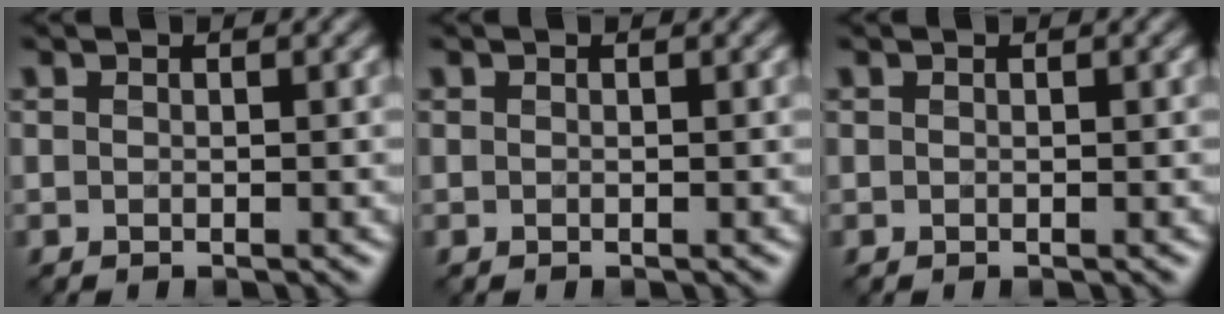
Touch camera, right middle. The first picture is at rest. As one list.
[{"total": 0.0}, {"total": 0.0}]